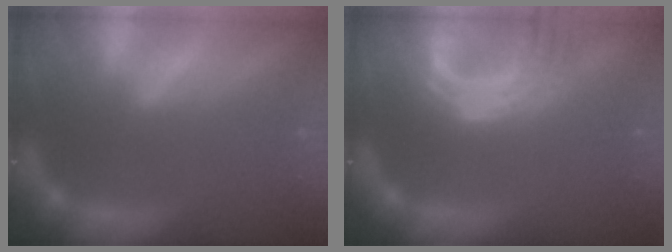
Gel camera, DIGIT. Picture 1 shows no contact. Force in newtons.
{"total": 8.1}